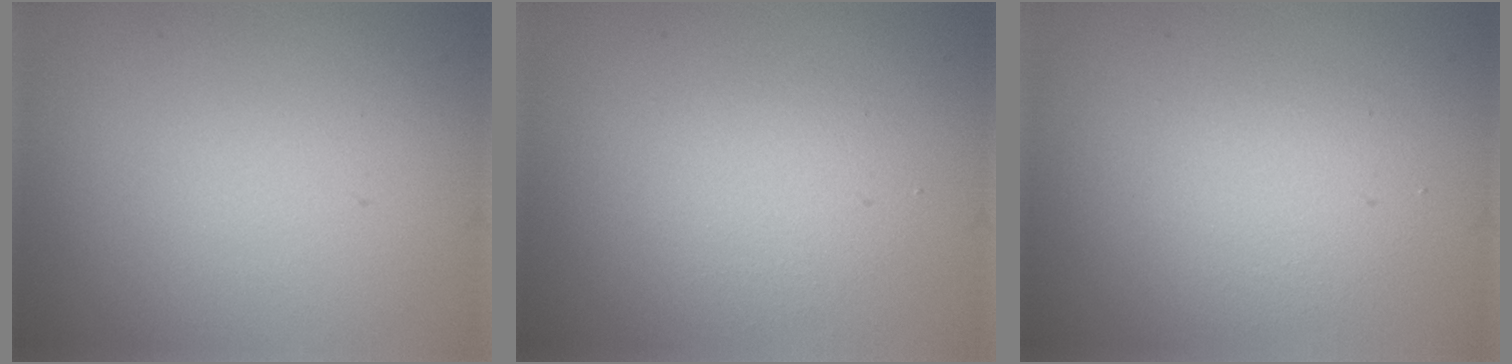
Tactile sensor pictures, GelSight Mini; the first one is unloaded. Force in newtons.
{"total": 2.3, "press": 2.3, "slide": 0.2}
{"total": 2.6, "press": 2.6, "slide": 0.1}